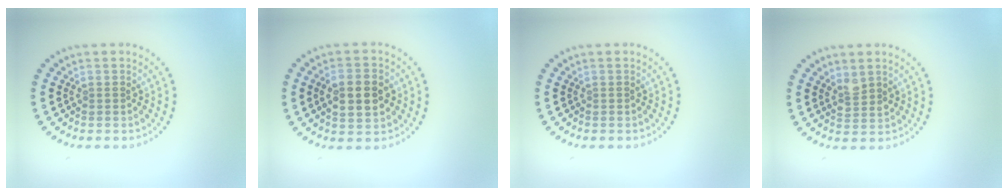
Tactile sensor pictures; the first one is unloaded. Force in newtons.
{"total": 4.5, "press": 4.5, "slide": 0.1}
{"total": 0.0}
{"total": 1.7, "press": 1.4, "slide": 0.9}